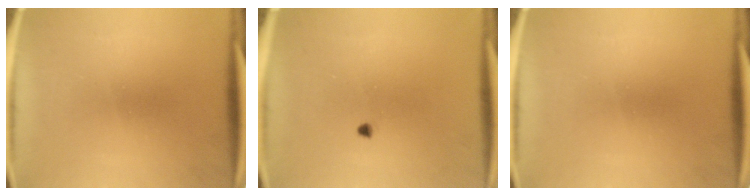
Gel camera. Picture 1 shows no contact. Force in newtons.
{"total": 0.7}
{"total": 0.0}